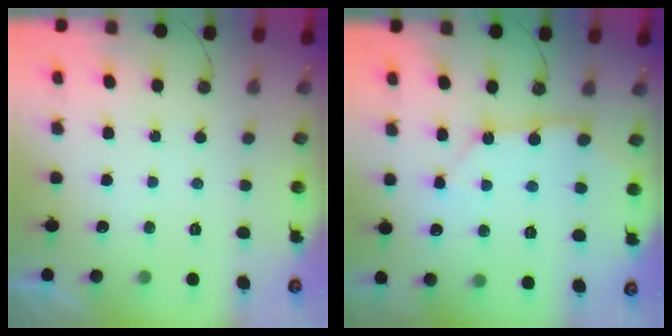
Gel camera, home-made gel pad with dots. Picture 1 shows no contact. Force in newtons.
{"total": 8.8, "press": 8.7, "slide": 0.7}